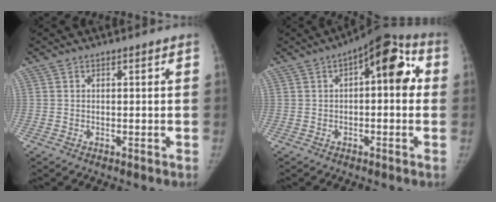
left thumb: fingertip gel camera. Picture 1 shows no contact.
{"total": 12.1, "force": [2.3, 5.4, 10.6], "torque": [-0.111, 0.037, 0.022]}